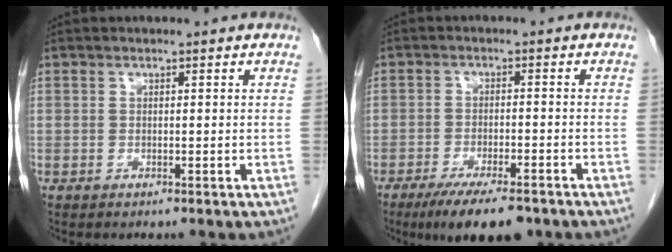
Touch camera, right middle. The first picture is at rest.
{"total": 9.8, "force": [-7.2, 2.2, 6.3], "torque": [-0.099, -0.018, -0.110]}